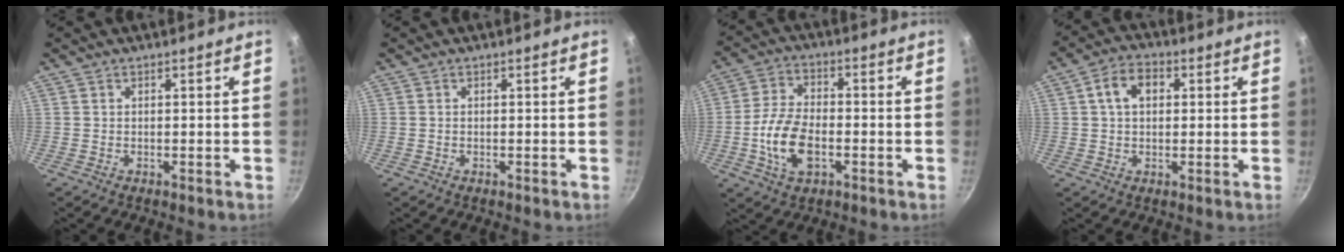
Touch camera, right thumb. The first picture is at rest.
{"total": 0.0}
{"total": 10.8, "force": [-2.7, 6.1, 8.5], "torque": [-0.160, 0.022, -0.056]}
{"total": 6.8, "force": [1.5, 4.7, 4.6], "torque": [-0.059, 0.014, 0.017]}